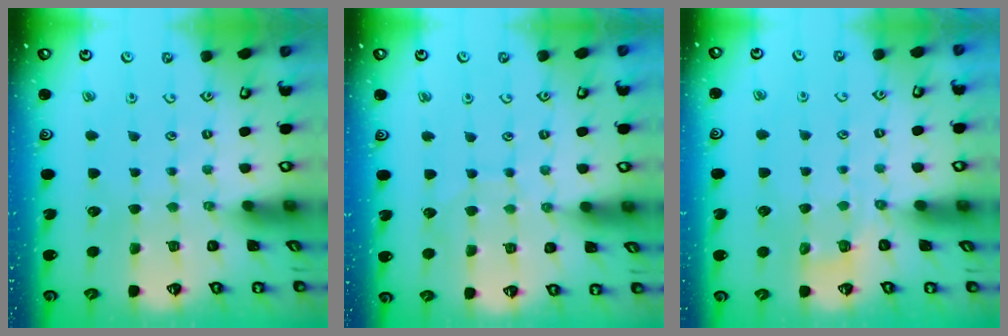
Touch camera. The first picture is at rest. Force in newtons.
{"total": 5.7, "press": 5.7, "slide": 0.6}
{"total": 2.1, "press": 1.0, "slide": 1.9}